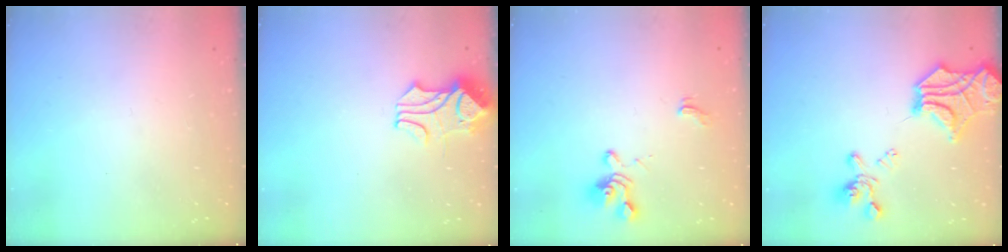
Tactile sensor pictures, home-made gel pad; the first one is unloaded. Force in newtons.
{"total": 1.8, "press": 1.3, "slide": 1.1}
{"total": 5.4, "press": 5.4, "slide": 0.3}
{"total": 10.8, "press": 10.5, "slide": 2.8}